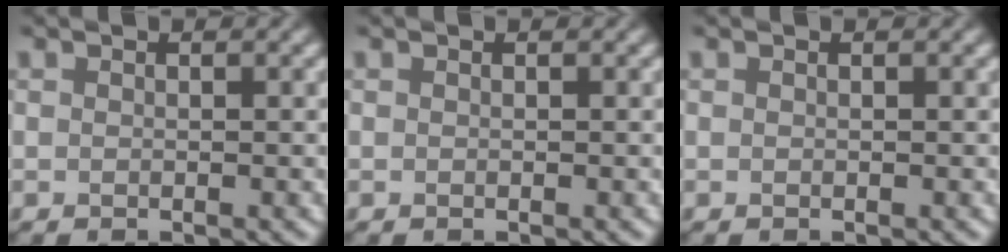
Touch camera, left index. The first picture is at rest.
{"total": 0.0}
{"total": 0.0}